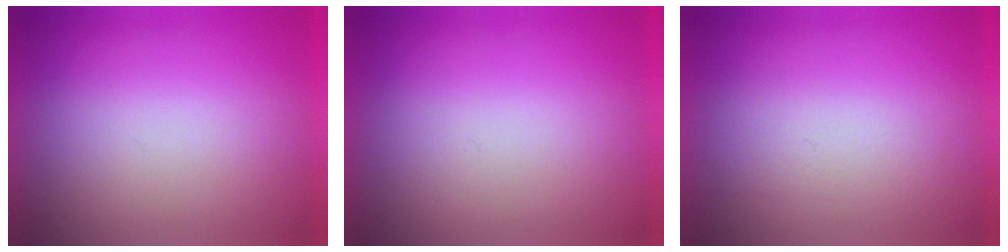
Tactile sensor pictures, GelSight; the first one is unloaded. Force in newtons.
{"total": 1.1}
{"total": 1.5}